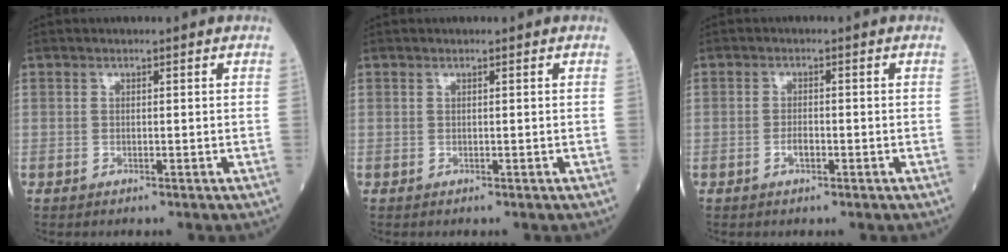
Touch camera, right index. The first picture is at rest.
{"total": 0.0}
{"total": 1.8, "force": [-0.7, 0.7, 1.4], "torque": [-0.024, 0.004, -0.012]}